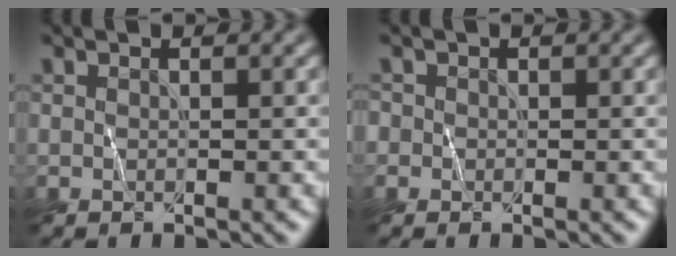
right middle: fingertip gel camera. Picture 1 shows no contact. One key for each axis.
{"total": 0.7, "fx": -0.1, "fy": 0.7, "fz": 0.0, "tx": 0.006, "ty": -0.003, "tz": -0.006}